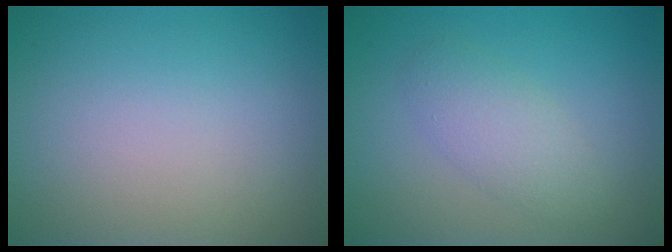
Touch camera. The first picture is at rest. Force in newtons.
{"total": 2.8, "press": 2.8, "slide": 0.0}